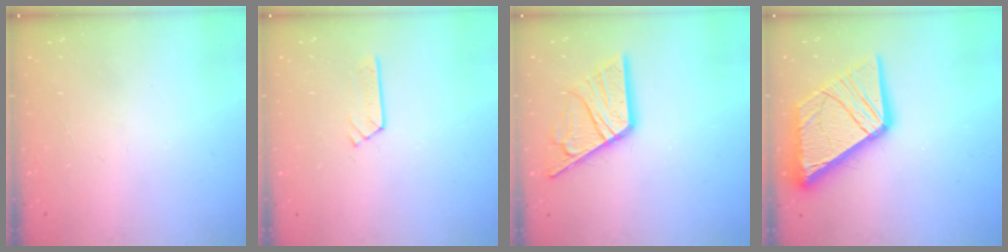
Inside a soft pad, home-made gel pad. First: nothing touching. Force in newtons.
{"total": 2.9, "press": 2.9, "slide": 0.3}
{"total": 13.2, "press": 13.1, "slide": 1.4}
{"total": 20.3, "press": 20.2, "slide": 2.4}